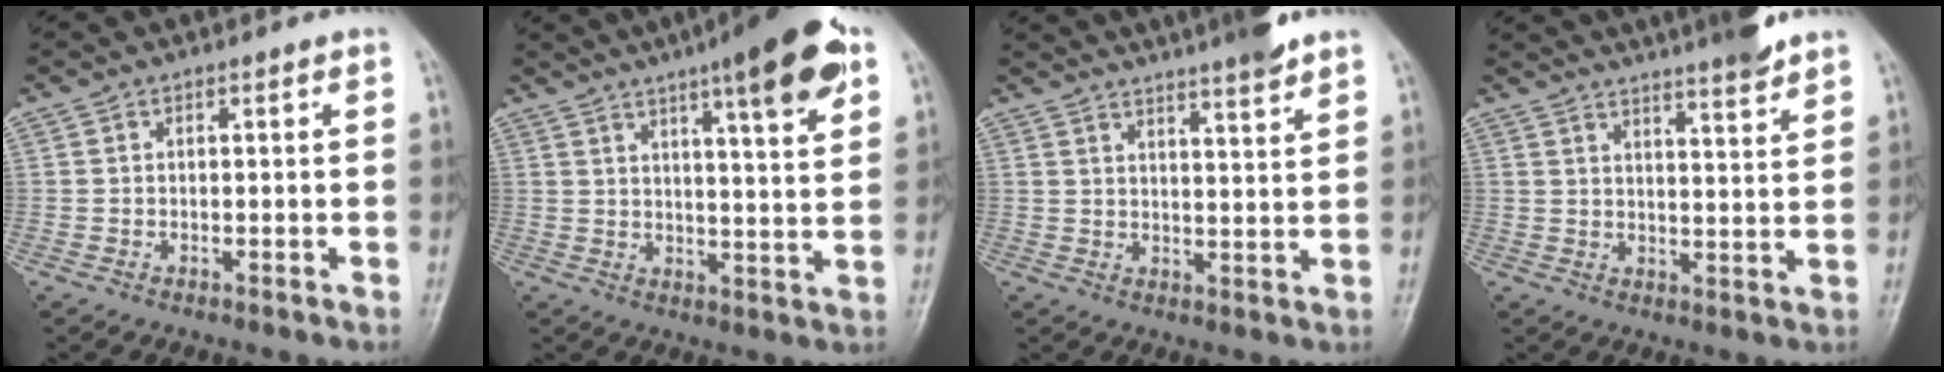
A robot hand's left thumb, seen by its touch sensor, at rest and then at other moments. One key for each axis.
{"total": 15.0, "fx": 8.2, "fy": 2.8, "fz": 12.2, "tx": -0.156, "ty": -0.025, "tz": 0.116}
{"total": 11.9, "fx": 10.0, "fy": 1.5, "fz": 6.3, "tx": -0.079, "ty": -0.031, "tz": 0.134}
{"total": 12.9, "fx": 11.0, "fy": 1.6, "fz": 6.5, "tx": -0.080, "ty": -0.041, "tz": 0.150}